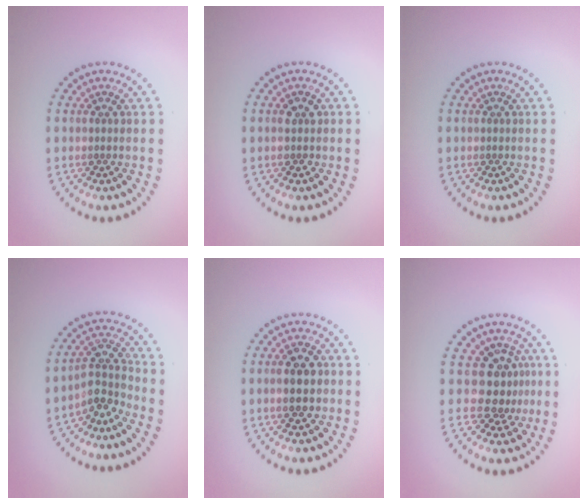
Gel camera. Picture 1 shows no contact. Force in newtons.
{"total": 1.4, "press": 1.4, "slide": 0.2}
{"total": 0.0}
{"total": 3.1, "press": 2.3, "slide": 2.1}
{"total": 2.9, "press": 2.9, "slide": 0.1}
{"total": 3.2, "press": 2.4, "slide": 2.2}